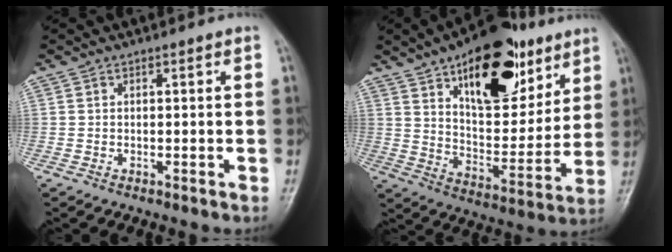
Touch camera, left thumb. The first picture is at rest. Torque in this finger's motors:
{"motor_torque": [0.36, 0.59, 1.12, -1.66, 0.20]}